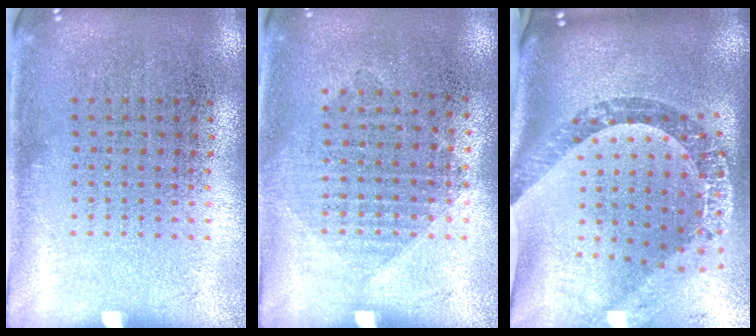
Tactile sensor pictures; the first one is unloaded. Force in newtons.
{"total": 1.0, "press": 0.9, "slide": 0.5}
{"total": 2.8, "press": 2.1, "slide": 1.8}